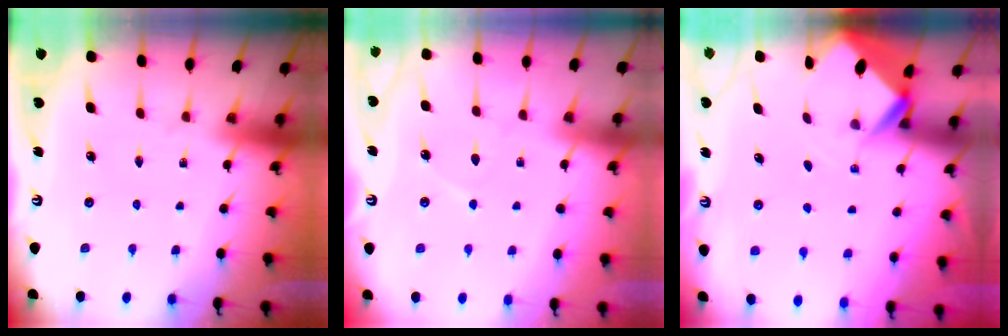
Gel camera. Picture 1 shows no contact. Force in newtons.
{"total": 5.2, "press": 5.1, "slide": 0.6}
{"total": 2.7, "press": 2.7, "slide": 0.1}